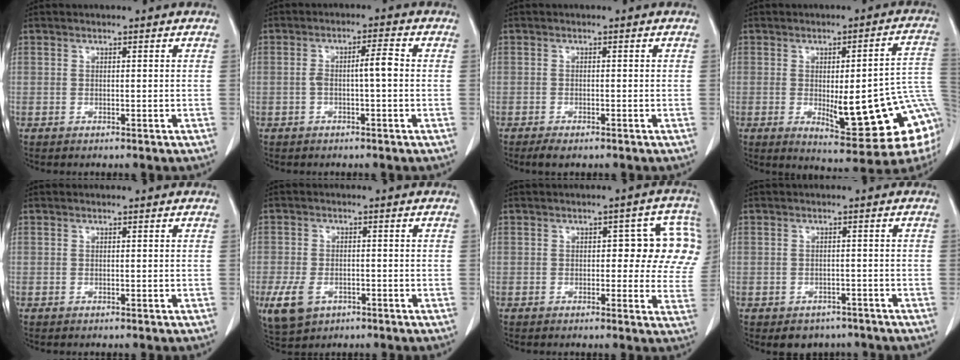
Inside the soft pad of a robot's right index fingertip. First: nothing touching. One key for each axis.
{"total": 3.9, "fx": -0.4, "fy": 0.4, "fz": 3.9, "tx": -0.072, "ty": 0.013, "tz": -0.004}
{"total": 2.3, "fx": -1.6, "fy": 0.7, "fz": 1.4, "tx": -0.026, "ty": -0.004, "tz": -0.024}
{"total": 20.2, "fx": -3.4, "fy": 4.1, "fz": 19.5, "tx": -0.176, "ty": 0.010, "tz": -0.025}
{"total": 0.0}
{"total": 6.5, "fx": -2.9, "fy": 4.5, "fz": 3.7, "tx": -0.079, "ty": -0.005, "tz": -0.040}
{"total": 9.7, "fx": 1.6, "fy": 4.5, "fz": 8.4, "tx": -0.070, "ty": 0.026, "tz": 0.014}
{"total": 4.2, "fx": -3.1, "fy": 2.7, "fz": 0.5, "tx": 0.003, "ty": 0.012, "tz": -0.038}